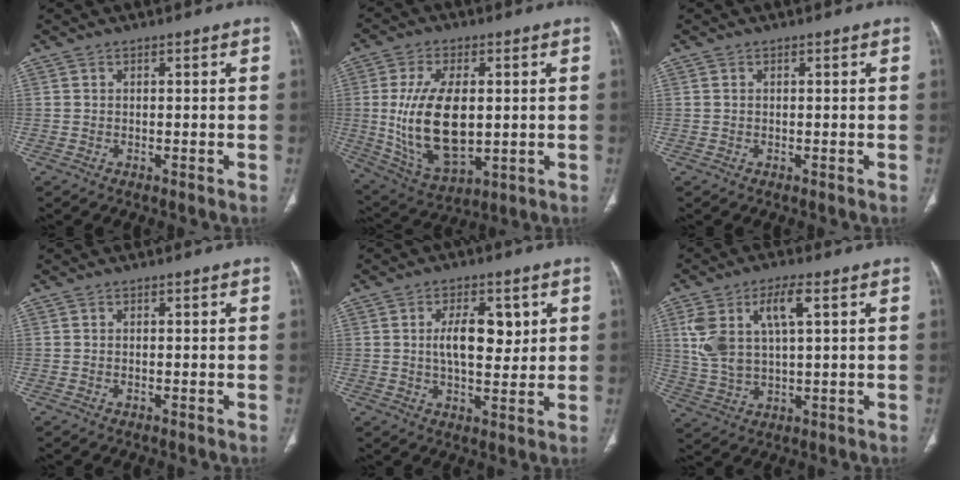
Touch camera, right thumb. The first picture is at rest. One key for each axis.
{"total": 17.3, "fx": 0.5, "fy": 9.3, "fz": 14.6, "tx": -0.270, "ty": -0.012, "tz": 0.026}
{"total": 0.0}
{"total": 0.0}
{"total": 8.8, "fx": 2.0, "fy": 4.3, "fz": 7.4, "tx": -0.095, "ty": -0.012, "tz": 0.034}
{"total": 11.4, "fx": 3.7, "fy": 4.8, "fz": 9.7, "tx": -0.204, "ty": 0.003, "tz": 0.079}